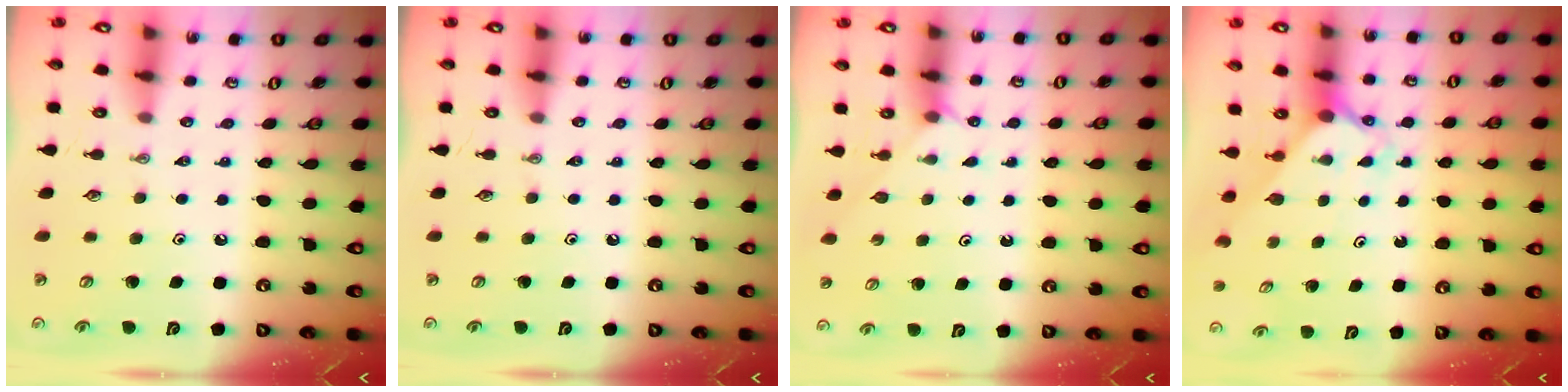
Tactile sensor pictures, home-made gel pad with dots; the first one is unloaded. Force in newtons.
{"total": 0.0}
{"total": 1.8, "press": 1.7, "slide": 0.4}
{"total": 2.2, "press": 2.2, "slide": 0.2}